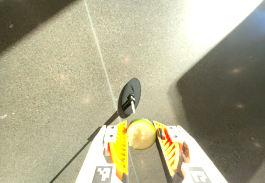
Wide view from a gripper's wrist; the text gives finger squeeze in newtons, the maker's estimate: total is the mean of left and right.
{"total": 9.2, "left": 9.2, "right": 9.2}